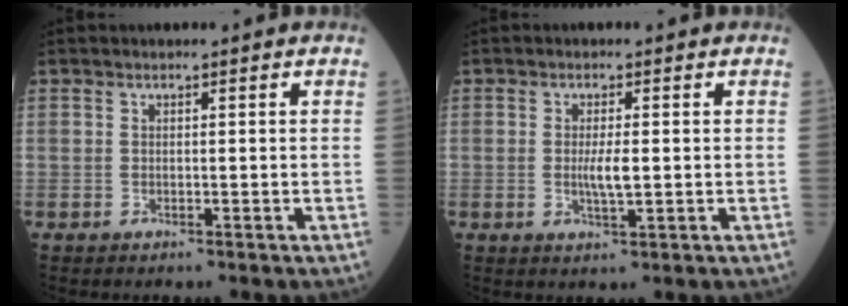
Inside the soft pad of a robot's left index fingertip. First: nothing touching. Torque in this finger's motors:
{"motor_torque": [0.49, 0.32, 0.12, 0.02]}